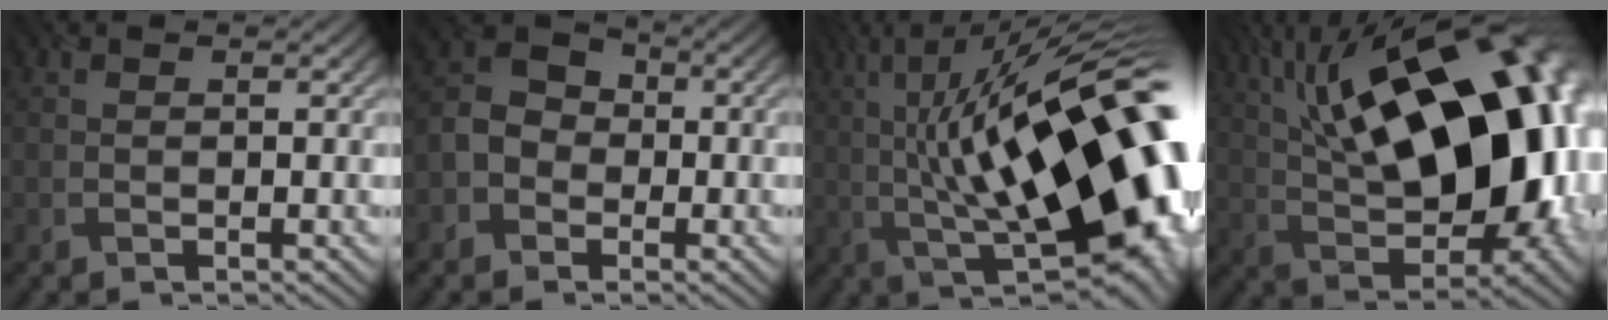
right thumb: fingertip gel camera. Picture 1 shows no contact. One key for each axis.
{"total": 5.2, "fx": -2.1, "fy": 4.1, "fz": 2.4, "tx": -0.062, "ty": 0.002, "tz": -0.055}
{"total": 20.7, "fx": 0.4, "fy": 7.5, "fz": 19.3, "tx": -0.302, "ty": 0.035, "tz": 0.003}
{"total": 20.6, "fx": 4.6, "fy": 10.1, "fz": 17.3, "tx": -0.255, "ty": 0.043, "tz": 0.059}